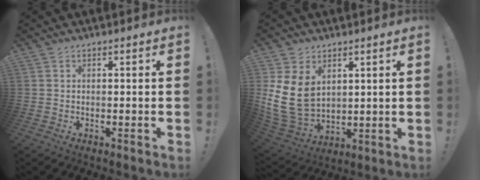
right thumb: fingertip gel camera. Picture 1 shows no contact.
{"total": 14.5, "force": [3.1, 10.7, 9.3], "torque": [-0.195, -0.021, 0.066]}